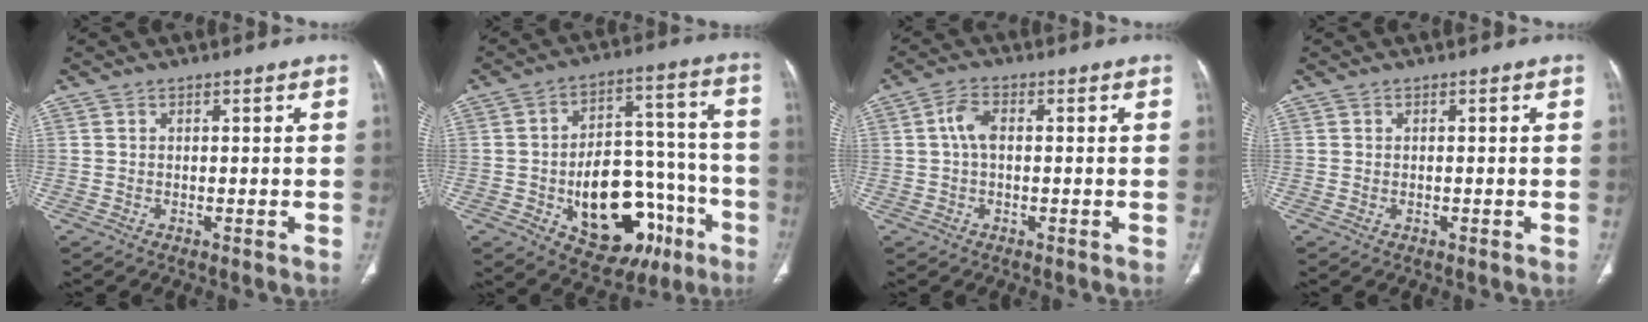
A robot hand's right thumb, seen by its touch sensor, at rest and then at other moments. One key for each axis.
{"total": 22.3, "fx": -8.2, "fy": 13.3, "fz": 15.8, "tx": -0.191, "ty": 0.055, "tz": -0.100}
{"total": 4.1, "fx": 0.5, "fy": 2.1, "fz": 3.4, "tx": -0.075, "ty": 0.010, "tz": 0.007}
{"total": 0.6, "fx": -0.1, "fy": 0.4, "fz": 0.4, "tx": -0.014, "ty": 0.006, "tz": 0.002}